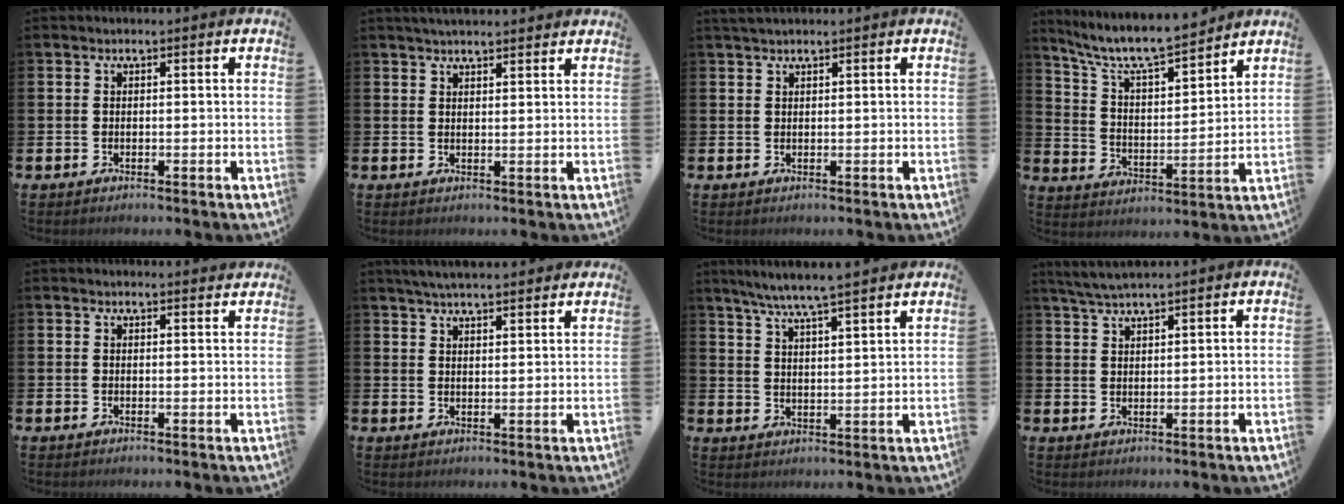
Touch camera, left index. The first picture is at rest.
{"total": 2.8, "force": [2.8, 0.4, 0.6], "torque": [-0.016, -0.008, 0.051]}
{"total": 1.5, "force": [1.3, 0.3, 0.6], "torque": [-0.008, 0.001, 0.023]}
{"total": 8.5, "force": [7.9, 1.1, 2.8], "torque": [-0.091, -0.056, 0.138]}
{"total": 1.2, "force": [1.2, 0.2, 0.0], "torque": [0.010, -0.007, 0.020]}
{"total": 4.4, "force": [4.3, 0.4, 1.1], "torque": [-0.030, -0.014, 0.079]}
{"total": 6.6, "force": [6.3, -0.3, 2.2], "torque": [-0.066, -0.025, 0.112]}
{"total": 3.3, "force": [3.1, 0.1, 1.1], "torque": [-0.032, -0.005, 0.057]}